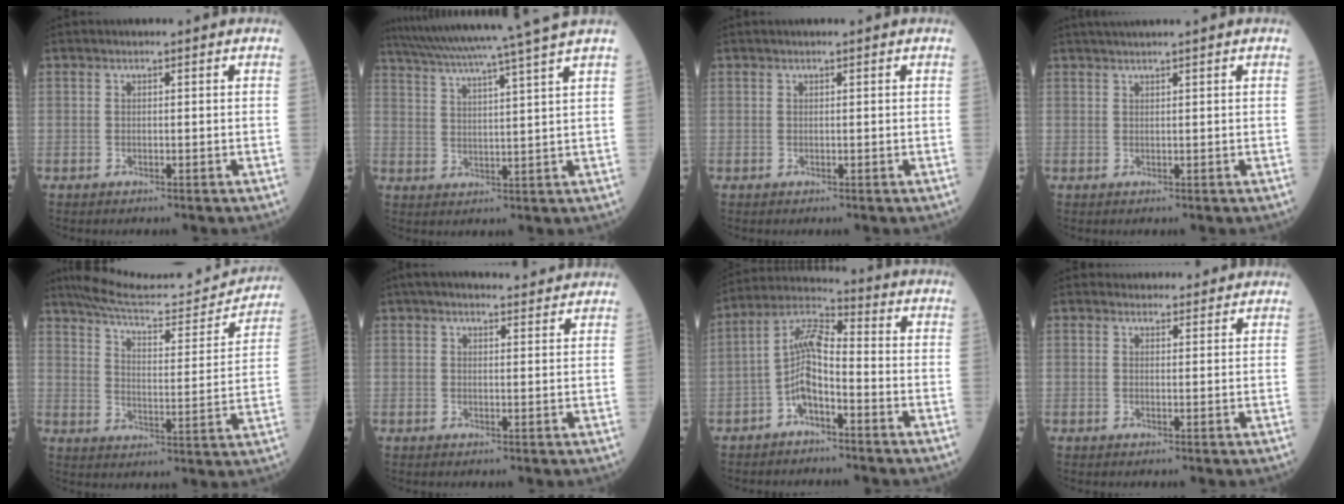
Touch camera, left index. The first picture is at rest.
{"total": 16.7, "force": [14.1, -2.6, 8.6], "torque": [-0.152, -0.011, 0.204]}
{"total": 0.7, "force": [0.6, -0.1, 0.3], "torque": [-0.007, 0.007, 0.014]}
{"total": 3.9, "force": [3.3, -0.8, 2.0], "torque": [-0.022, 0.025, 0.057]}
{"total": 19.8, "force": [18.9, 2.7, 5.3], "torque": [-0.076, -0.040, 0.254]}
{"total": 10.9, "force": [10.0, 1.7, 4.0], "torque": [-0.051, 0.024, 0.125]}
{"total": 6.9, "force": [-2.8, 2.0, 6.0], "torque": [-0.127, 0.020, -0.057]}
{"total": 4.8, "force": [4.5, 1.5, 0.5], "torque": [-0.002, 0.012, 0.055]}